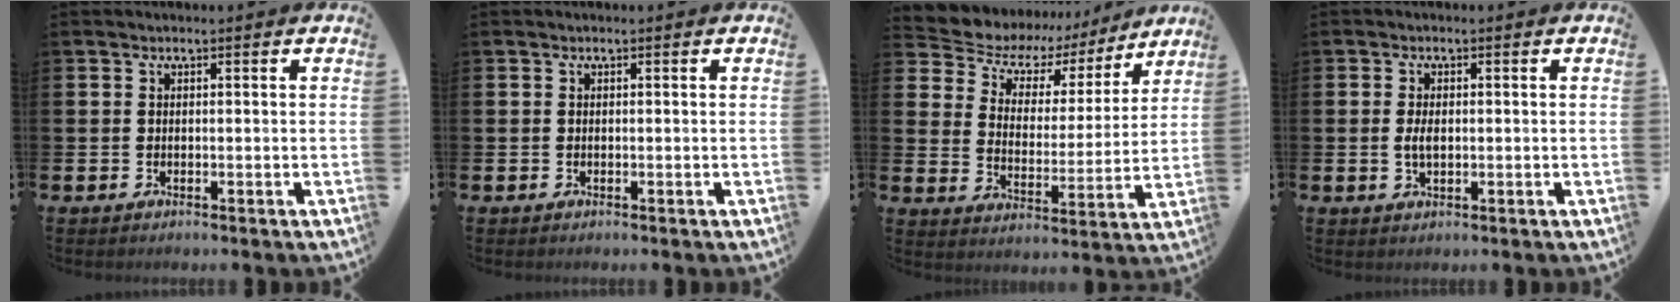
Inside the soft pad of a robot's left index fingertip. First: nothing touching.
{"total": 0.0}
{"total": 5.4, "force": [4.0, 3.6, 0.8], "torque": [-0.045, -0.034, 0.061]}
{"total": 2.5, "force": [0.1, 1.2, 2.2], "torque": [-0.036, 0.002, -0.001]}